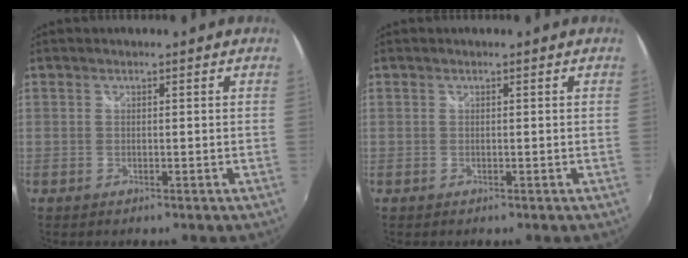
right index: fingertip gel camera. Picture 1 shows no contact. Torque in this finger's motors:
{"motor_torque": [0.00, 0.00, 0.00, 0.00]}